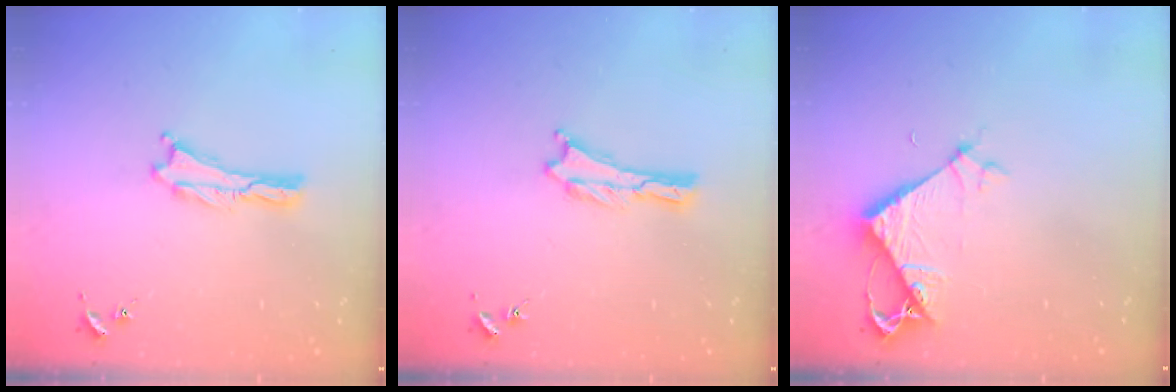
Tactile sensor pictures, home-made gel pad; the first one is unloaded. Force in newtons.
{"total": 0.0}
{"total": 5.9, "press": 5.8, "slide": 0.5}